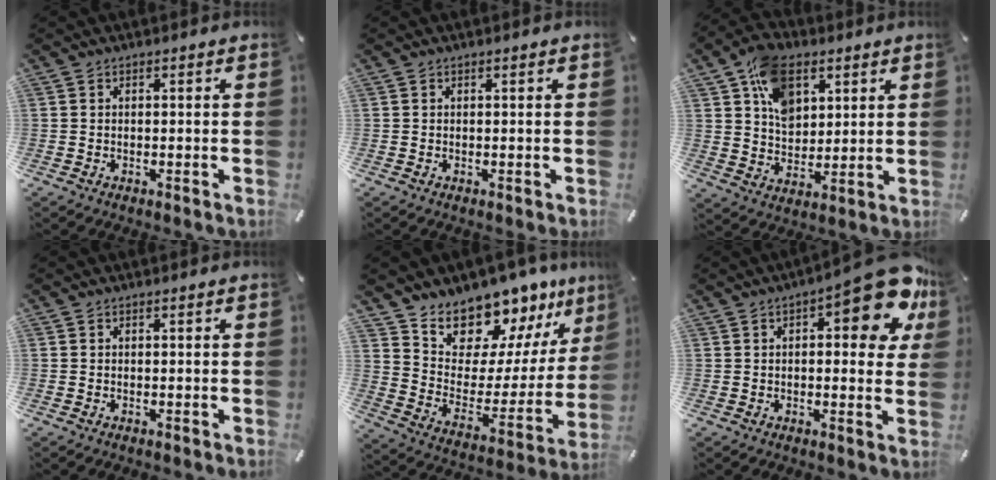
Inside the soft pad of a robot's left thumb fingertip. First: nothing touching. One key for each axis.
{"total": 0.0}
{"total": 12.2, "fx": 5.5, "fy": 8.7, "fz": 6.6, "tx": -0.108, "ty": -0.008, "tz": 0.103}
{"total": 0.0}
{"total": 13.5, "fx": 12.7, "fy": 4.5, "fz": -1.1, "tx": -0.002, "ty": -0.152, "tz": 0.227}
{"total": 16.1, "fx": 7.4, "fy": 5.8, "fz": 13.1, "tx": -0.164, "ty": -0.045, "tz": 0.117}